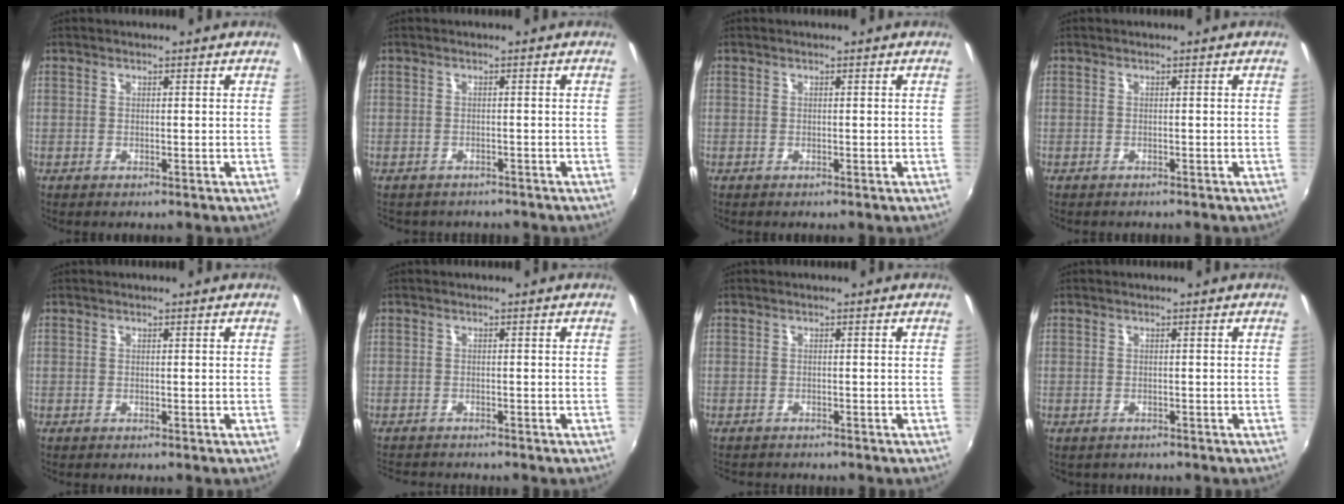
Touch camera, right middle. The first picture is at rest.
{"total": 3.5, "force": [-3.0, 1.4, 0.9], "torque": [-0.025, -0.017, -0.039]}
{"total": 0.0}
{"total": 1.1, "force": [-1.0, 0.2, 0.3], "torque": [-0.010, -0.004, -0.012]}
{"total": 0.0}
{"total": 4.1, "force": [-3.9, 0.4, 1.1], "torque": [-0.032, -0.020, -0.066]}
{"total": 2.5, "force": [-2.4, 0.4, 0.6], "torque": [-0.019, -0.016, -0.036]}
{"total": 1.0, "force": [-0.7, 0.5, 0.3], "torque": [-0.011, -0.003, -0.007]}